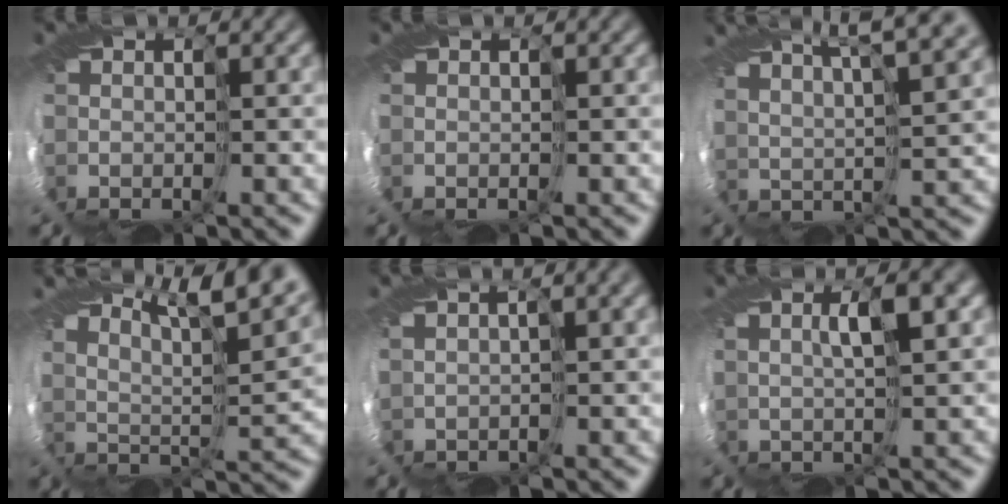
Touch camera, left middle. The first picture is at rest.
{"total": 0.0}
{"total": 6.7, "force": [5.7, -0.4, 3.4], "torque": [-0.028, 0.031, 0.056]}
{"total": 7.4, "force": [6.7, -1.1, 3.0], "torque": [-0.044, 0.012, 0.079]}
{"total": 2.1, "force": [1.5, -1.5, 0.0], "torque": [0.001, 0.015, 0.020]}
{"total": 2.7, "force": [0.8, -2.6, 0.2], "torque": [-0.001, 0.005, 0.007]}